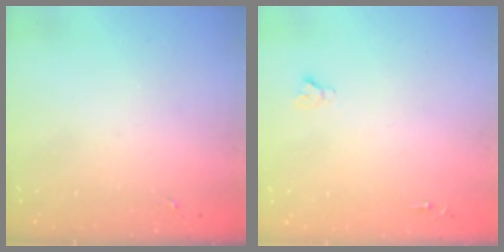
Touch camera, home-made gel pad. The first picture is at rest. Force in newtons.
{"total": 2.7, "press": 2.7, "slide": 0.0}